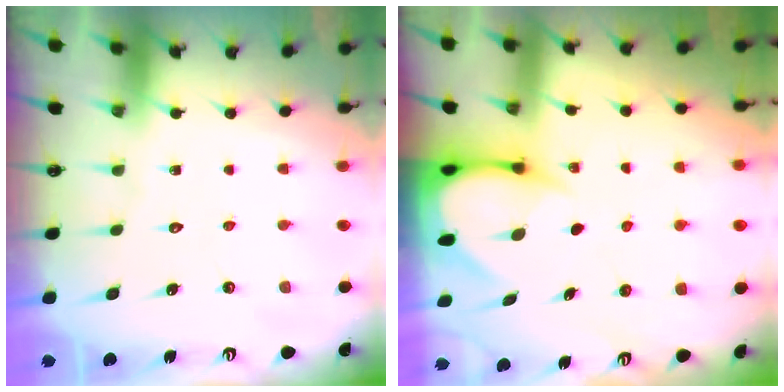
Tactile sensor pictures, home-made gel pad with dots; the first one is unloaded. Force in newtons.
{"total": 5.0, "press": 5.0, "slide": 0.7}